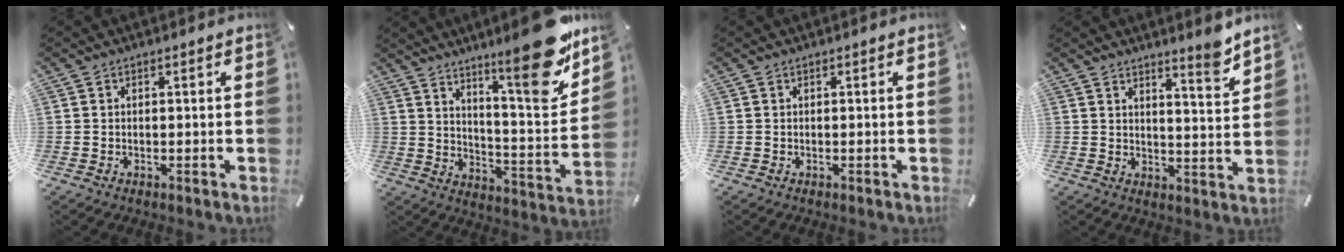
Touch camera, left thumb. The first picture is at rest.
{"total": 20.0, "force": [14.6, 3.9, 13.1], "torque": [-0.173, -0.125, 0.232]}
{"total": 0.0}
{"total": 6.3, "force": [5.6, 0.3, 2.8], "torque": [-0.031, -0.052, 0.090]}